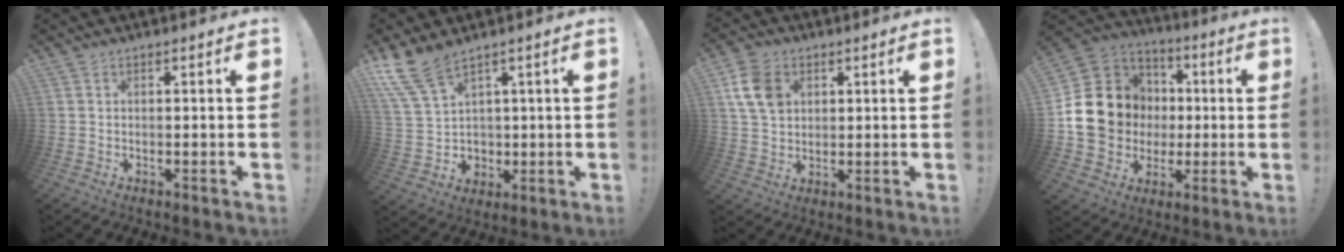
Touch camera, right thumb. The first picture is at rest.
{"total": 14.0, "force": [8.5, 8.5, 7.1], "torque": [-0.162, -0.038, 0.170]}
{"total": 11.2, "force": [4.0, 8.5, 6.1], "torque": [-0.102, -0.001, 0.082]}
{"total": 18.7, "force": [0.9, 17.1, 7.7], "torque": [-0.122, 0.009, 0.058]}